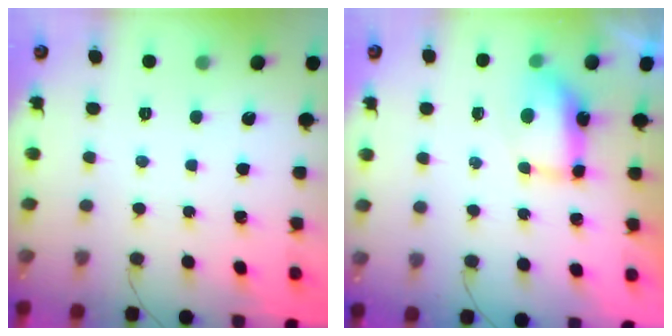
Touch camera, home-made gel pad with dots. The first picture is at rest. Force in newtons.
{"total": 7.3, "press": 7.3, "slide": 0.6}